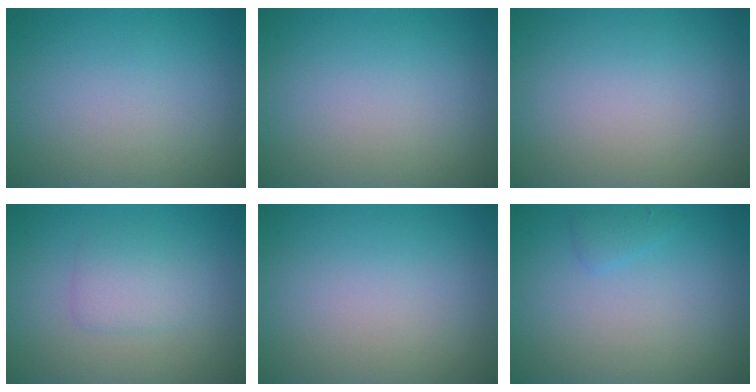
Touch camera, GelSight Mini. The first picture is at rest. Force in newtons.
{"total": 0.0}
{"total": 0.0}
{"total": 2.0, "press": 2.0, "slide": 0.2}
{"total": 0.0}
{"total": 0.9, "press": 0.9, "slide": 0.1}